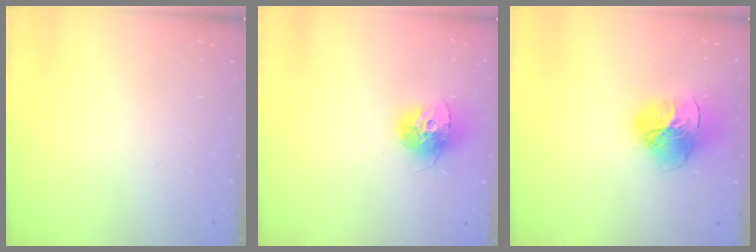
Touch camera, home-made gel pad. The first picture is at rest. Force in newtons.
{"total": 13.4, "press": 13.3, "slide": 1.2}
{"total": 16.2, "press": 16.1, "slide": 1.6}